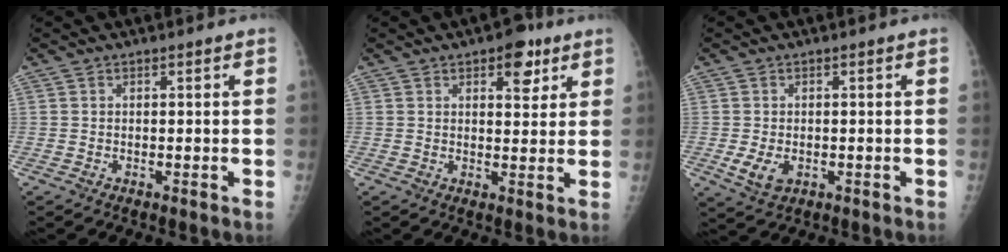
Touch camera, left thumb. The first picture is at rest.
{"total": 6.3, "force": [3.4, 3.3, 4.2], "torque": [-0.029, -0.014, 0.041]}
{"total": 4.1, "force": [-0.9, 2.8, 2.9], "torque": [-0.053, -0.007, -0.008]}